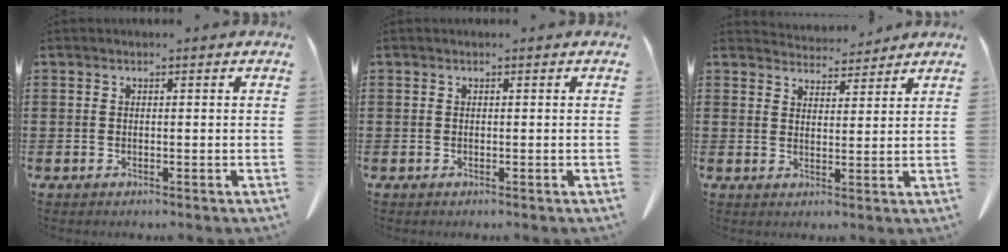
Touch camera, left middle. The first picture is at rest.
{"total": 0.0}
{"total": 4.7, "force": [4.6, 0.9, 0.6], "torque": [-0.015, -0.020, 0.085]}